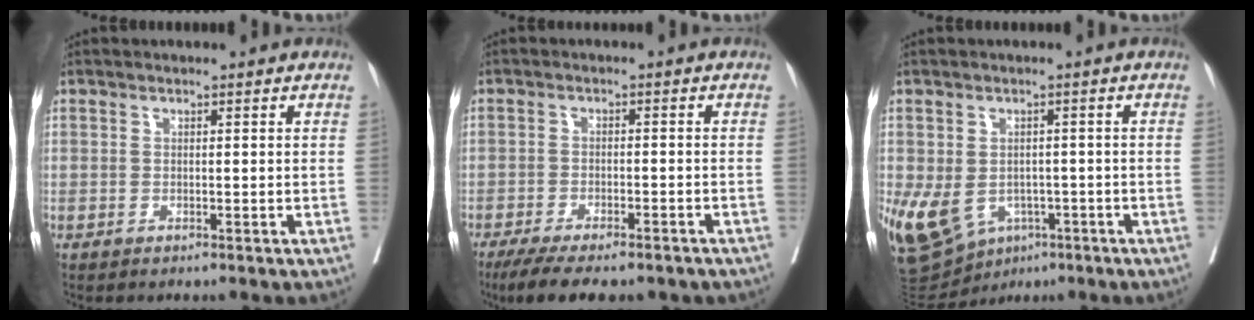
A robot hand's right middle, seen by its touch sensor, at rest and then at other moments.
{"total": 13.0, "force": [-10.1, 3.9, 7.2], "torque": [-0.119, -0.012, -0.143]}
{"total": 12.4, "force": [-4.9, 9.0, 6.9], "torque": [-0.149, 0.000, -0.066]}